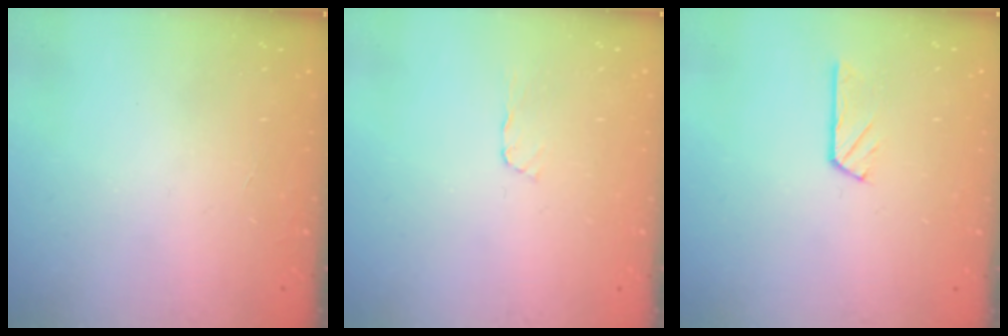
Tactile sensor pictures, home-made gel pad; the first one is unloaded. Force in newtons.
{"total": 2.1, "press": 2.1, "slide": 0.3}
{"total": 2.9, "press": 2.9, "slide": 0.1}